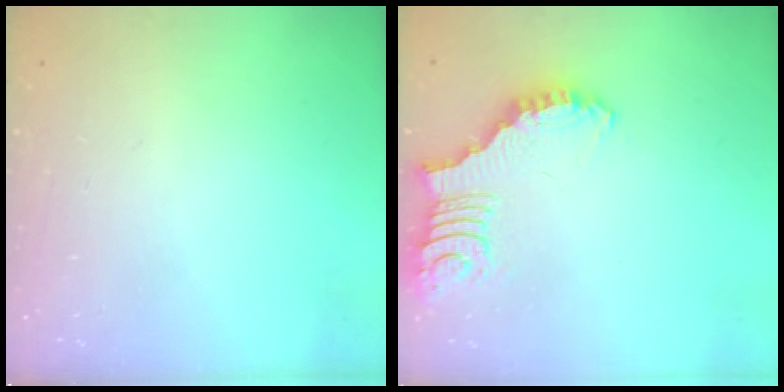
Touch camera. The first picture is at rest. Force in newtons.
{"total": 2.7, "press": 2.7, "slide": 0.1}